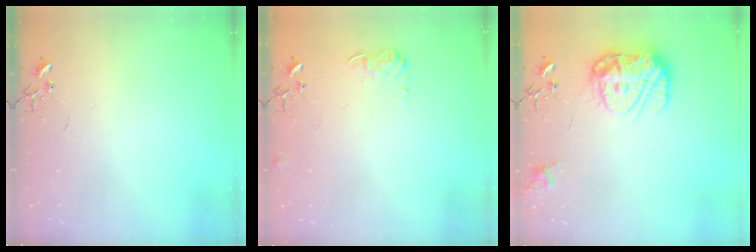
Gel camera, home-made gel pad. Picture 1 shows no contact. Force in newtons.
{"total": 7.6, "press": 7.6, "slide": 0.3}
{"total": 14.7, "press": 14.7, "slide": 1.0}